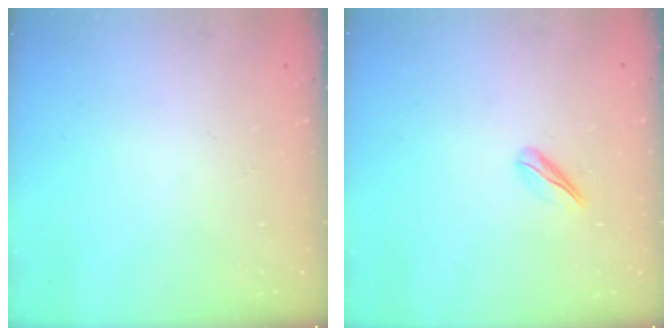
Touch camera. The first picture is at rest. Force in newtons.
{"total": 3.5, "press": 3.4, "slide": 0.9}